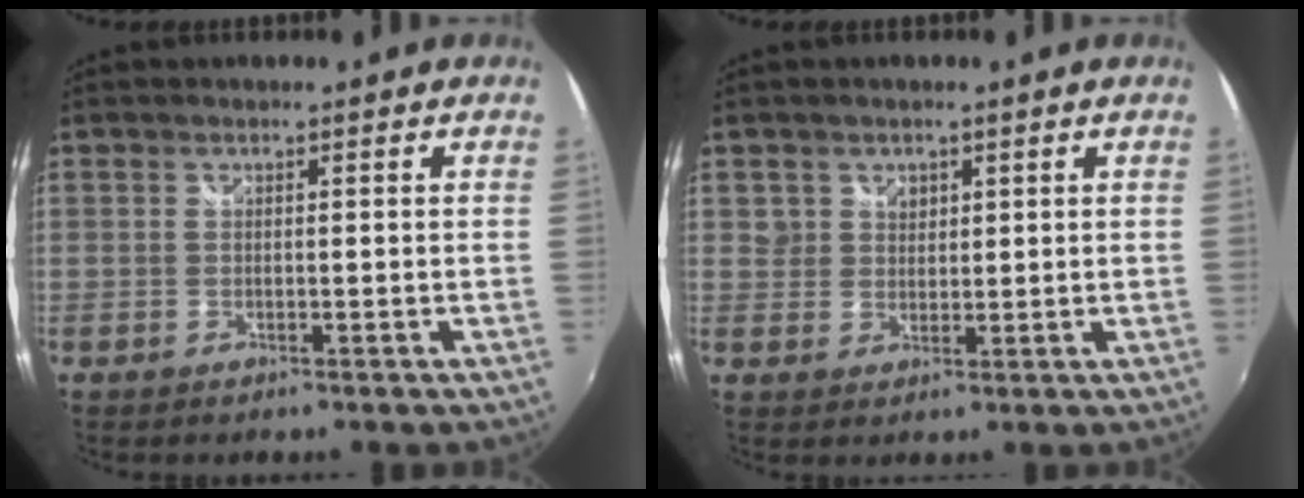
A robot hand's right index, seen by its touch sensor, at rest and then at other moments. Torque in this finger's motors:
{"motor_torque": [-0.01, 0.02, 0.01, 0.02]}